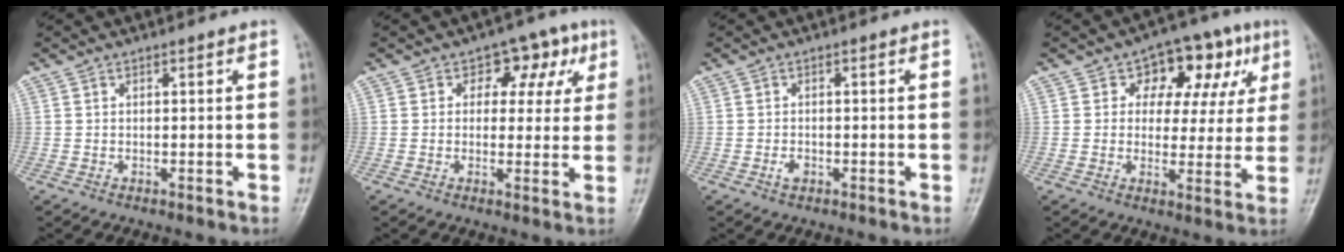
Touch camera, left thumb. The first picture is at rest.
{"total": 7.6, "force": [2.7, 5.5, 4.5], "torque": [-0.004, 0.000, 0.026]}
{"total": 1.5, "force": [-0.6, 1.0, 1.0], "torque": [-0.017, 0.002, -0.013]}
{"total": 12.3, "force": [4.6, 8.3, 7.8], "torque": [-0.041, 0.004, 0.057]}